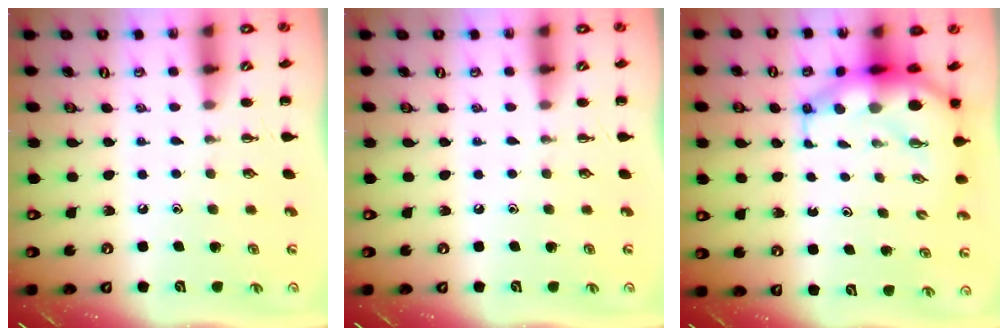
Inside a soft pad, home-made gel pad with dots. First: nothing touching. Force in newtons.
{"total": 0.0}
{"total": 8.7, "press": 8.4, "slide": 2.0}